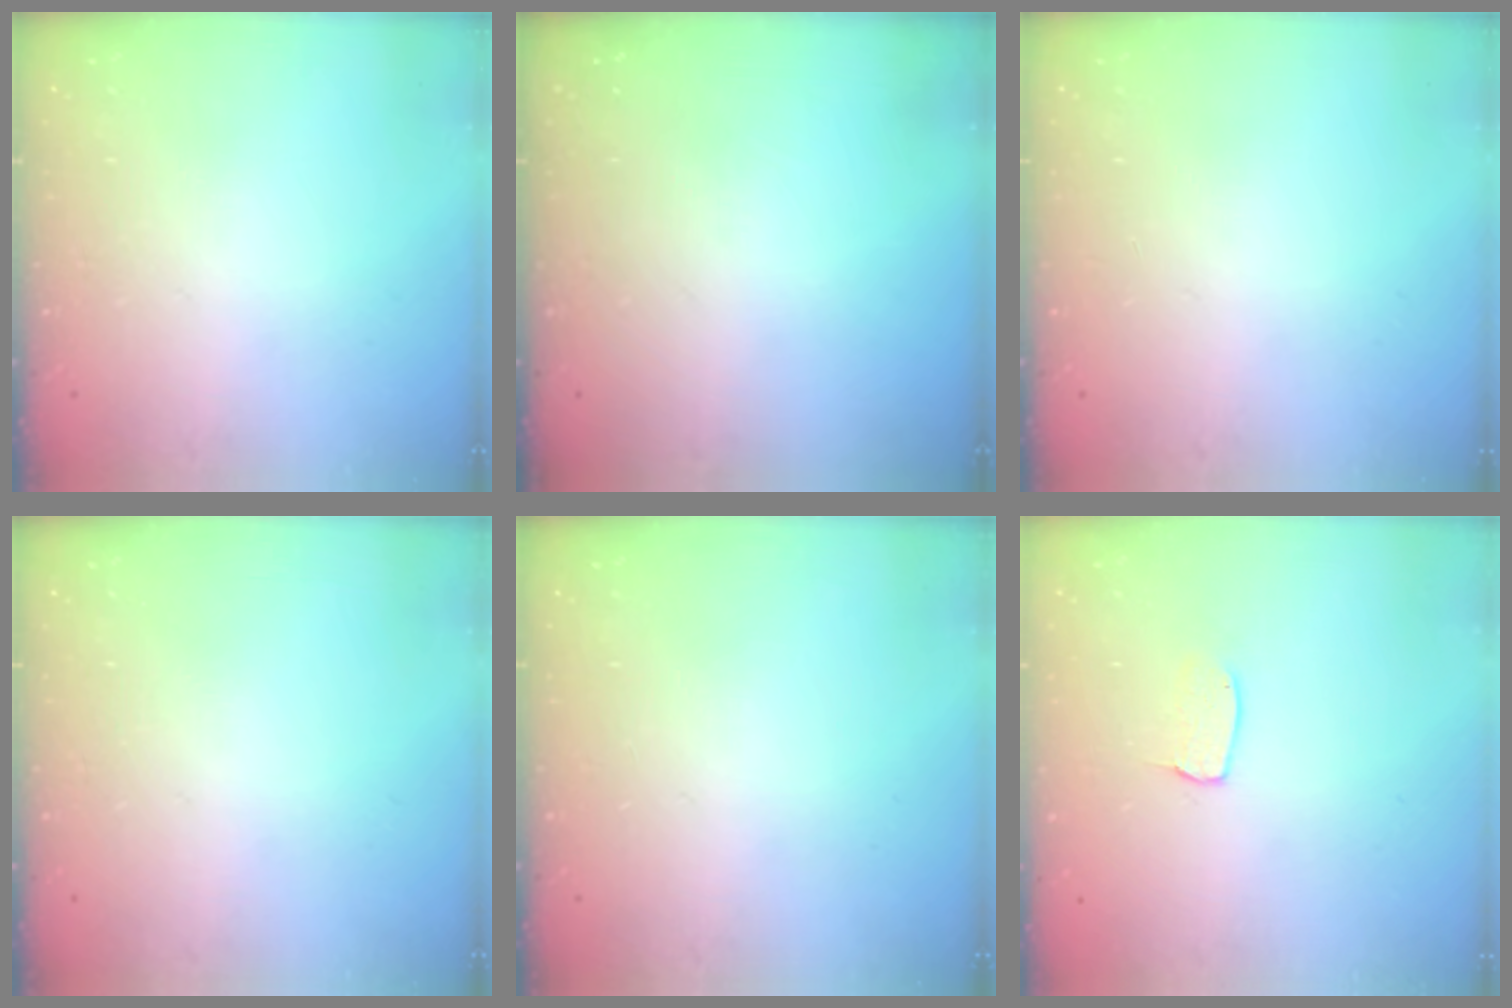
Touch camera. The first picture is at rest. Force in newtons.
{"total": 0.0}
{"total": 0.0}
{"total": 0.0}
{"total": 0.0}
{"total": 4.0, "press": 4.0, "slide": 0.2}